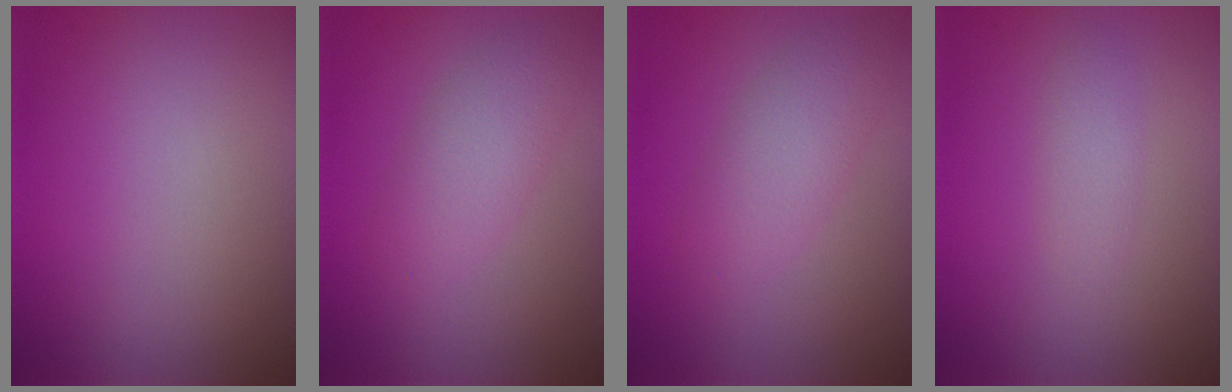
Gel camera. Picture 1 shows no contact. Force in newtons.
{"total": 3.2, "press": 3.2, "slide": 0.0}
{"total": 3.2, "press": 3.2, "slide": 0.0}
{"total": 1.4, "press": 1.4, "slide": 0.1}